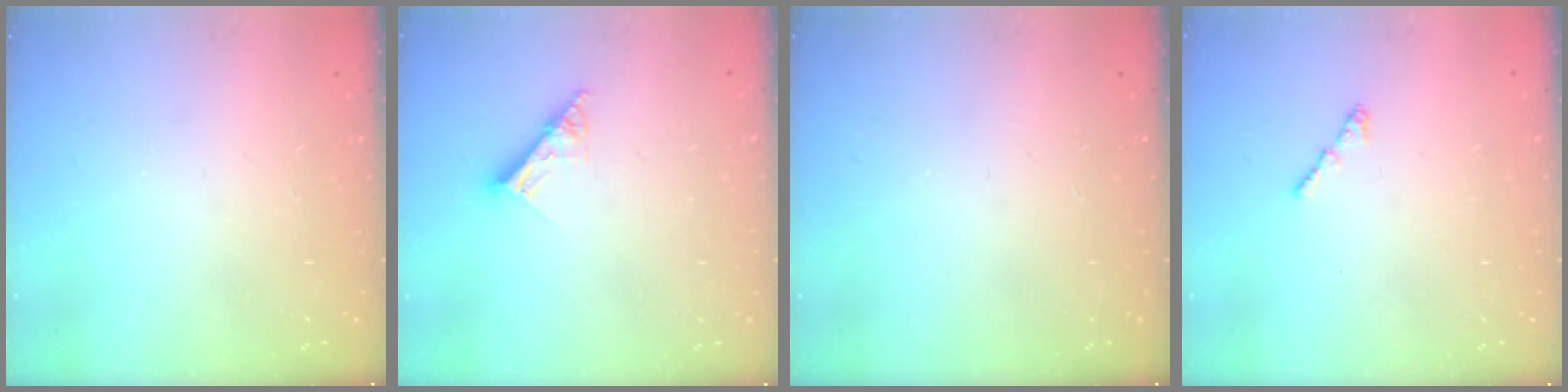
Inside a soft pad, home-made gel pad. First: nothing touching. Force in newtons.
{"total": 8.2, "press": 8.1, "slide": 1.0}
{"total": 0.0}
{"total": 1.2, "press": 1.1, "slide": 0.5}